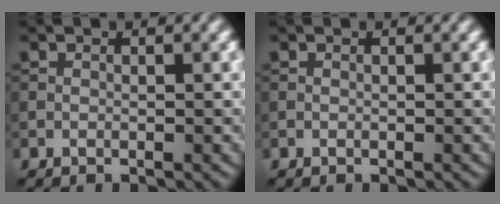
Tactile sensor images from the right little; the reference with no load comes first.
{"total": 0.0}